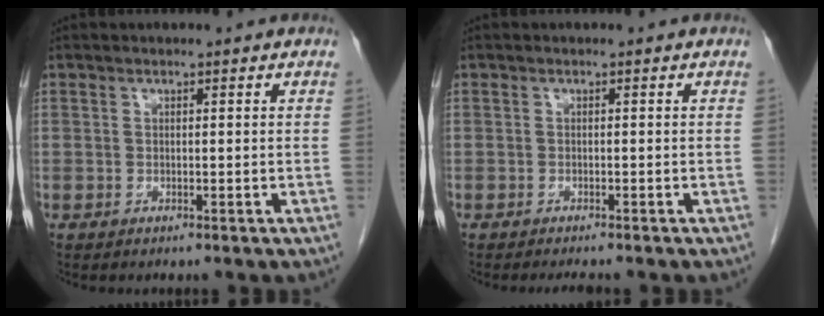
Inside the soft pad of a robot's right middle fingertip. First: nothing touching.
{"total": 1.8, "force": [-1.6, 0.1, 0.7], "torque": [-0.013, -0.006, -0.019]}